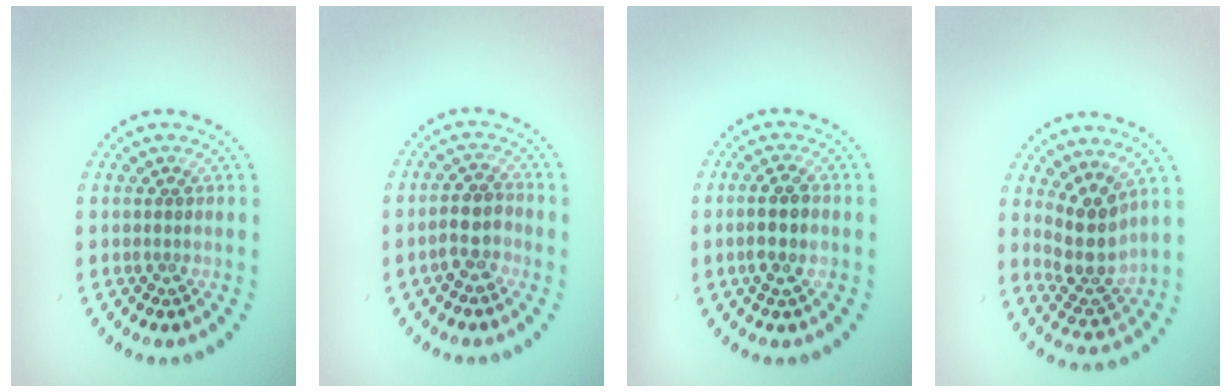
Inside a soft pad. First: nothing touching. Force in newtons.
{"total": 2.6, "press": 2.5, "slide": 0.9}
{"total": 2.8, "press": 2.7, "slide": 0.7}
{"total": 3.9, "press": 3.2, "slide": 2.4}